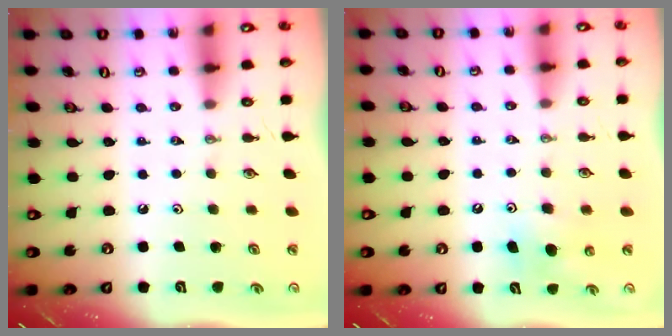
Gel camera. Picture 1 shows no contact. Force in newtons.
{"total": 6.4, "press": 6.1, "slide": 2.0}